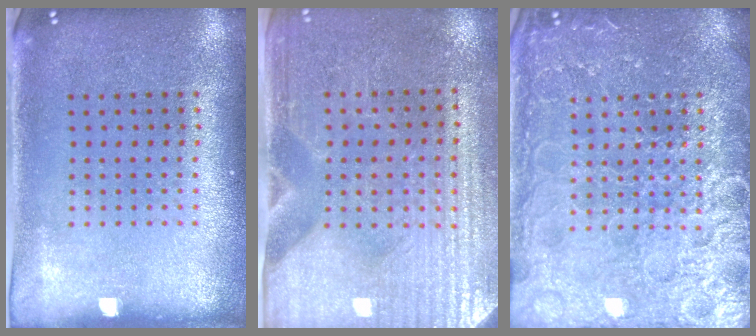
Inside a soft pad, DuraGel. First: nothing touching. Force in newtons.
{"total": 3.6, "press": 3.3, "slide": 1.3}
{"total": 6.9, "press": 6.8, "slide": 0.8}